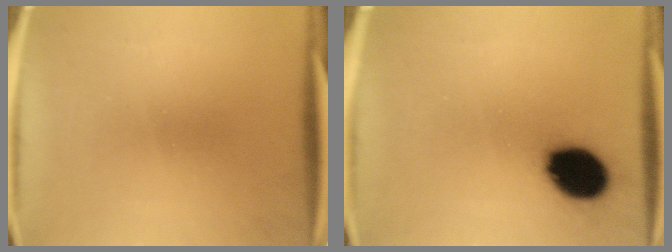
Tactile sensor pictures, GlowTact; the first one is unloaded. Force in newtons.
{"total": 13.6}